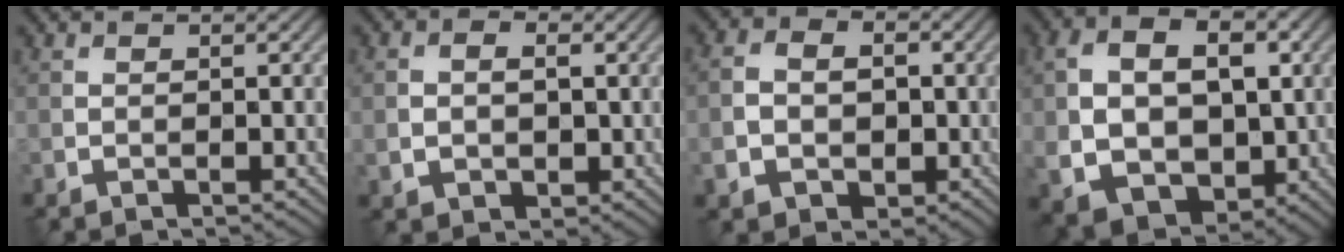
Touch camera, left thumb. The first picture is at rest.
{"total": 3.6, "force": [-0.1, 2.5, 2.5], "torque": [-0.045, -0.003, -0.001]}
{"total": 5.6, "force": [-1.2, 4.4, 3.1], "torque": [-0.063, -0.008, -0.026]}
{"total": 12.5, "force": [0.1, 8.5, 9.1], "torque": [-0.179, -0.002, 0.013]}